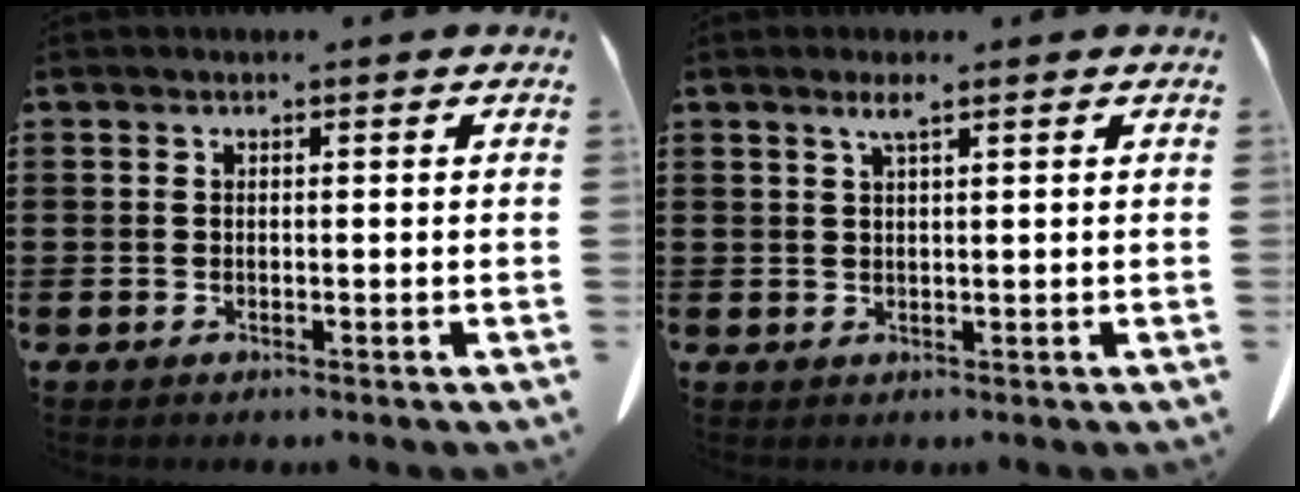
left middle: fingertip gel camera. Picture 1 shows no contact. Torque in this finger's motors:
{"motor_torque": [0.04, 0.10, 0.05, 0.03]}